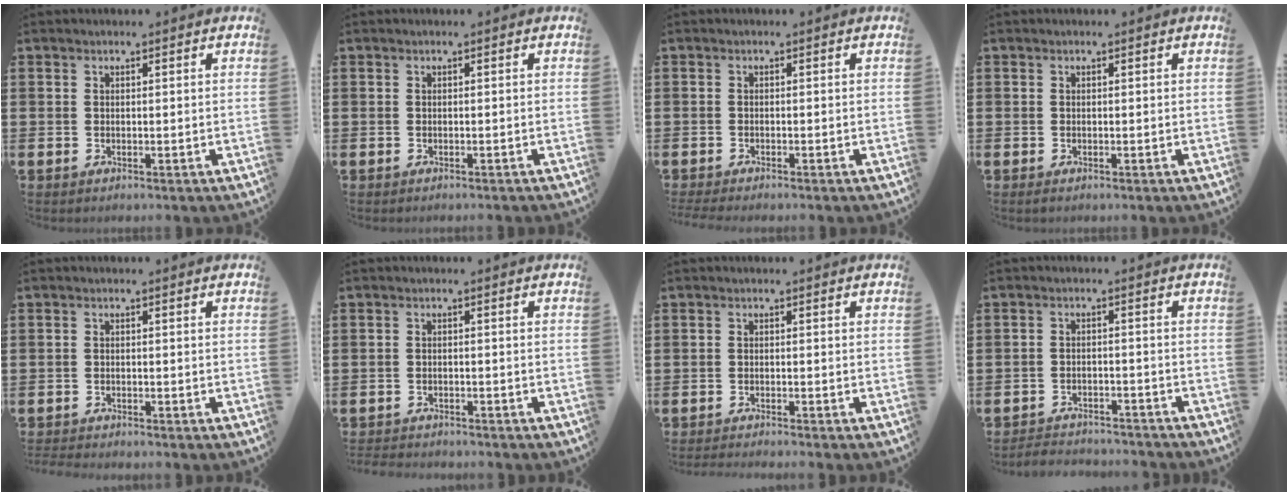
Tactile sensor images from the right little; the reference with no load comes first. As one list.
[{"total": 0.0}, {"total": 0.8, "force": [-0.7, 0.1, 0.4], "torque": [-0.006, -0.001, -0.015]}, {"total": 0.0}, {"total": 1.1, "force": [-1.1, 0.1, 0.0], "torque": [-0.003, 0.000, -0.022]}, {"total": 1.6, "force": [-1.6, 0.1, -0.1], "torque": [-0.002, 0.002, -0.035]}, {"total": 1.0, "force": [-1.0, -0.2, 0.1], "torque": [-0.002, -0.001, -0.020]}, {"total": 2.7, "force": [-2.7, 0.2, -0.2], "torque": [-0.003, 0.002, -0.059]}]